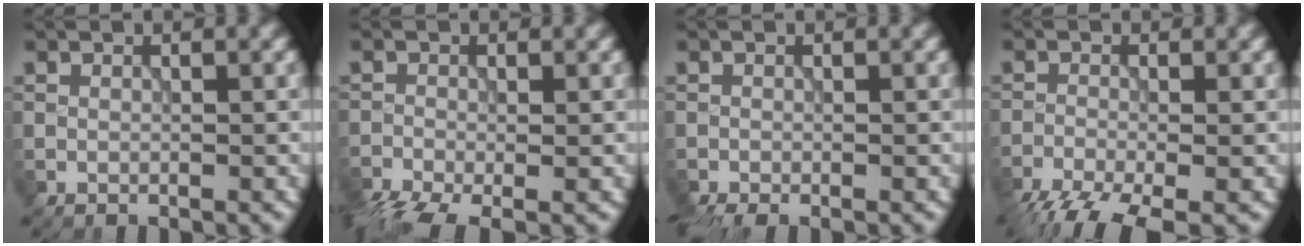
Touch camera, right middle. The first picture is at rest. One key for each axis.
{"total": 4.8, "fx": -3.4, "fy": 1.5, "fz": 3.0, "tx": -0.059, "ty": -0.019, "tz": -0.070}
{"total": 2.2, "fx": -1.9, "fy": 0.5, "fz": 1.1, "tx": -0.021, "ty": -0.011, "tz": -0.036}
{"total": 6.9, "fx": -5.0, "fy": 1.8, "fz": 4.3, "tx": -0.086, "ty": -0.037, "tz": -0.096}